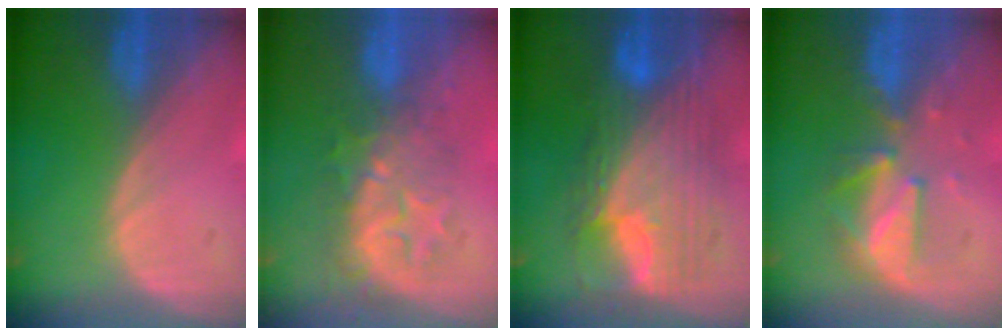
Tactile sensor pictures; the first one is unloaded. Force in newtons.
{"total": 8.8, "press": 7.9, "slide": 4.0}
{"total": 11.7, "press": 11.7, "slide": 1.1}
{"total": 6.0, "press": 6.0, "slide": 0.6}